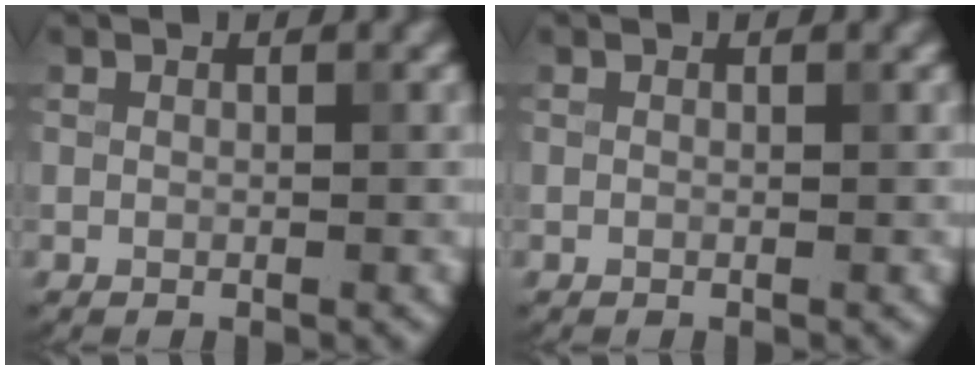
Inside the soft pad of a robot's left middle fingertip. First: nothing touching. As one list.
[{"total": 0.0}]